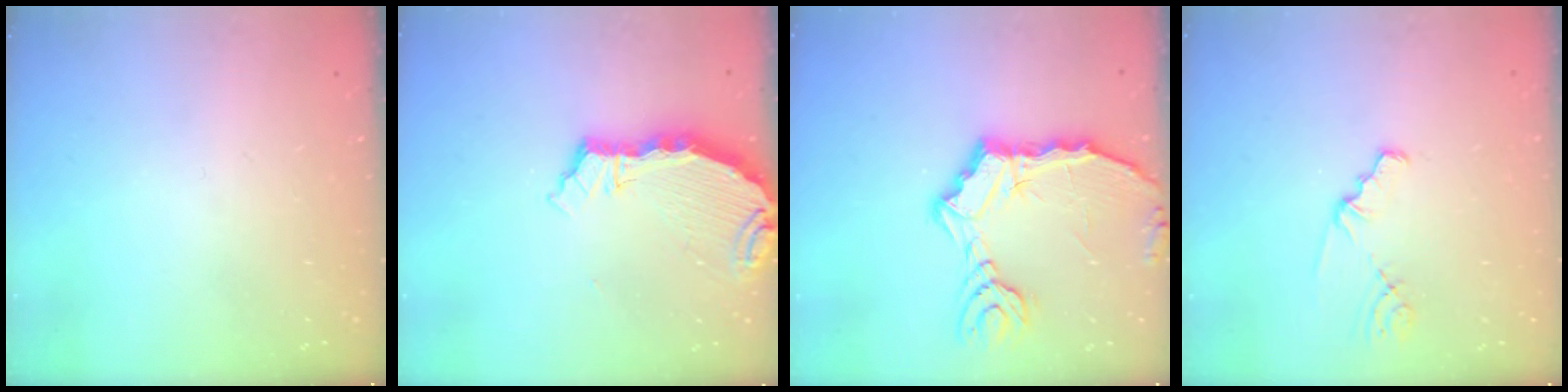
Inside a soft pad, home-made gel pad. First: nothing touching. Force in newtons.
{"total": 6.6, "press": 6.4, "slide": 1.8}
{"total": 12.7, "press": 12.6, "slide": 1.8}
{"total": 1.6, "press": 1.6, "slide": 0.1}